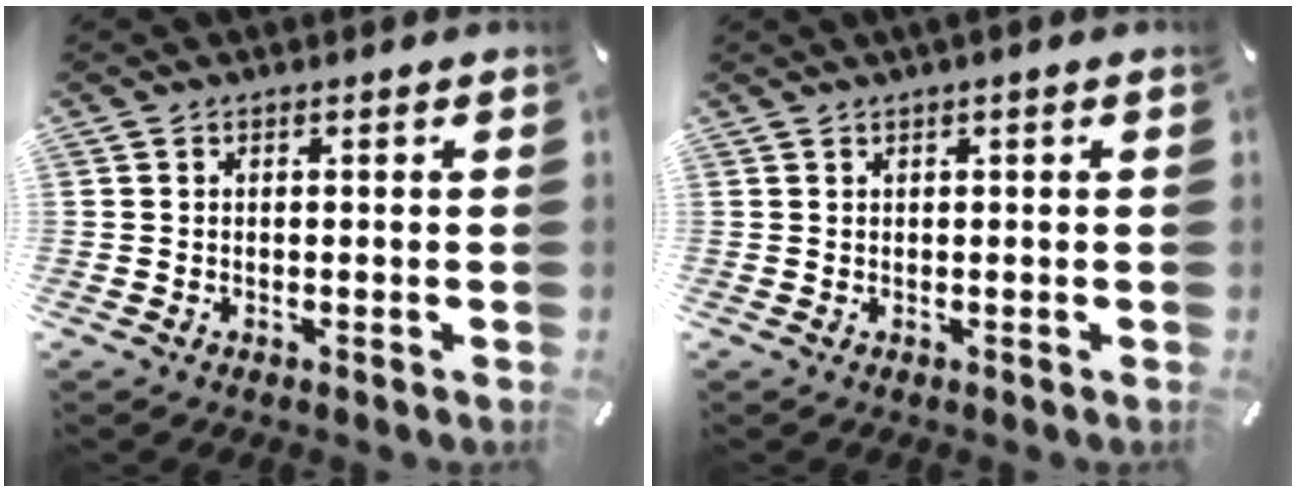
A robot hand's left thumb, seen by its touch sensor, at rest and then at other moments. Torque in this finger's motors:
{"motor_torque": [0.28, 0.40, 0.24, -0.45, 0.00]}